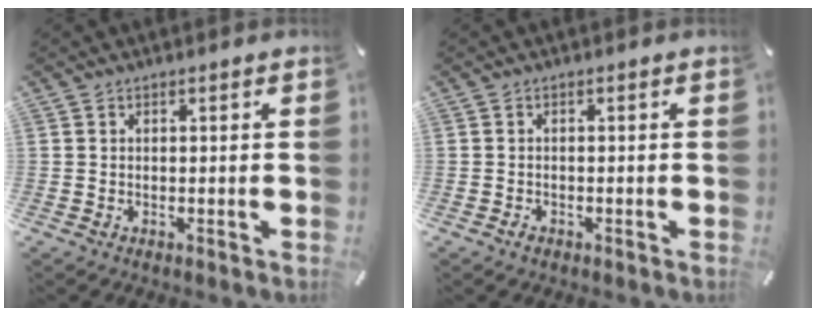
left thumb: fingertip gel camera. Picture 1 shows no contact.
{"total": 0.9, "force": [-0.7, 0.4, 0.4], "torque": [-0.010, 0.002, -0.014]}